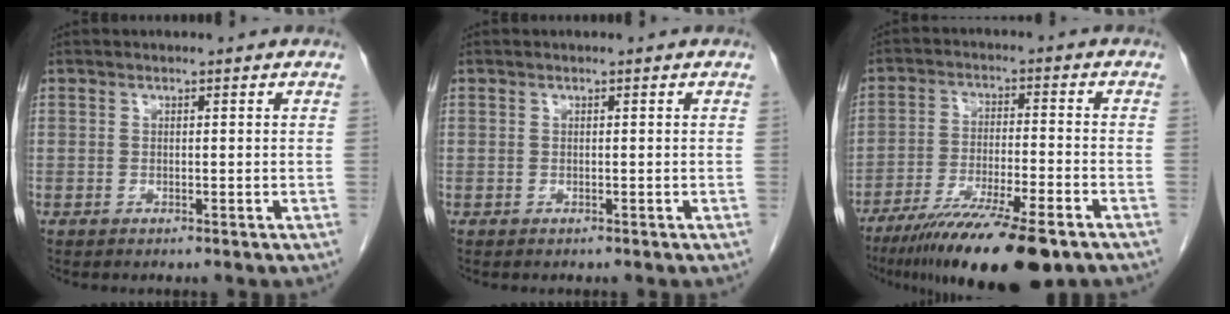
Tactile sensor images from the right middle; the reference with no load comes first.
{"total": 0.0}
{"total": 16.3, "force": [-11.8, 1.9, 11.2], "torque": [-0.174, -0.042, -0.193]}